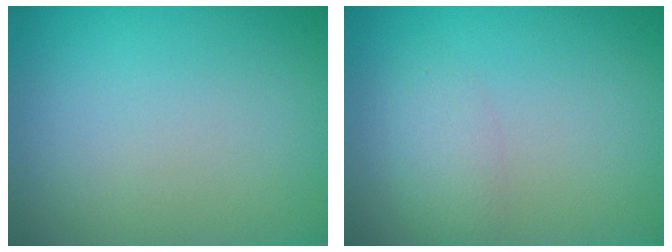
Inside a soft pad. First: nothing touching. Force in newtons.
{"total": 1.8, "press": 1.8, "slide": 0.1}